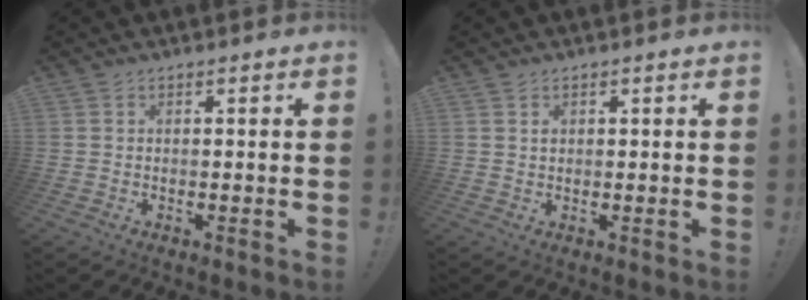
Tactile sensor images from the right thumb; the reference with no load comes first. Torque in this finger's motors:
{"motor_torque": [0.19, -0.32, 0.02, 0.03, 0.01]}